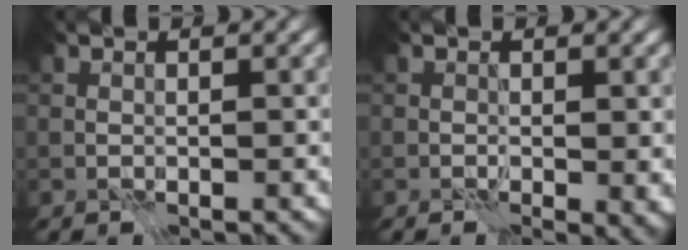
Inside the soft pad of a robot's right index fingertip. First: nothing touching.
{"total": 1.3, "force": [0.1, 0.6, 1.2], "torque": [-0.020, -0.003, 0.002]}